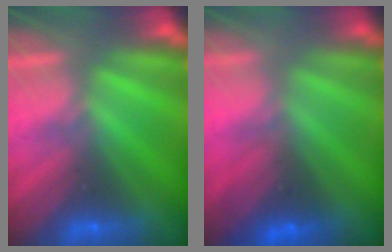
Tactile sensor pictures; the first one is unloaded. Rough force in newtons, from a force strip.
{"total": 2.8}